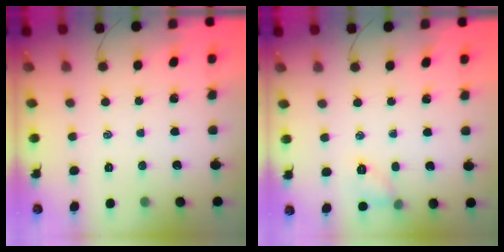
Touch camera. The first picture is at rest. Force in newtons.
{"total": 5.9, "press": 5.9, "slide": 0.8}